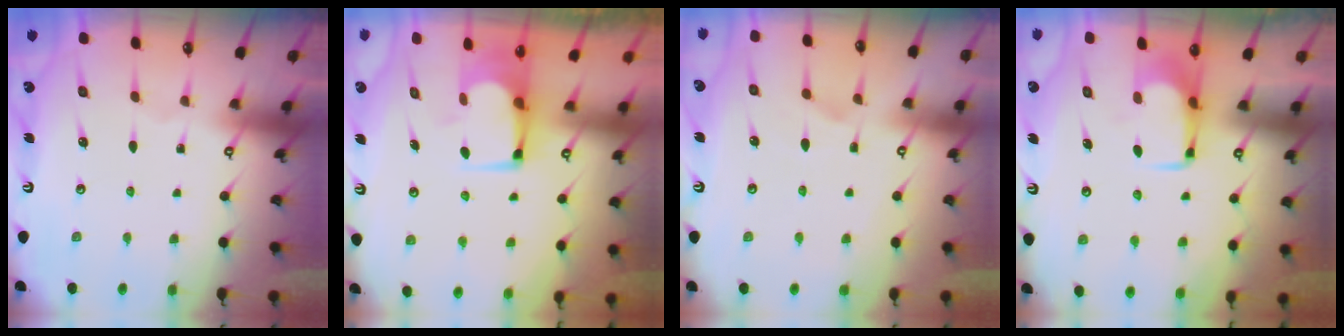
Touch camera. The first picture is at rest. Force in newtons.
{"total": 2.9, "press": 2.9, "slide": 0.2}
{"total": 2.4, "press": 2.1, "slide": 1.2}
{"total": 1.7, "press": 1.6, "slide": 0.5}